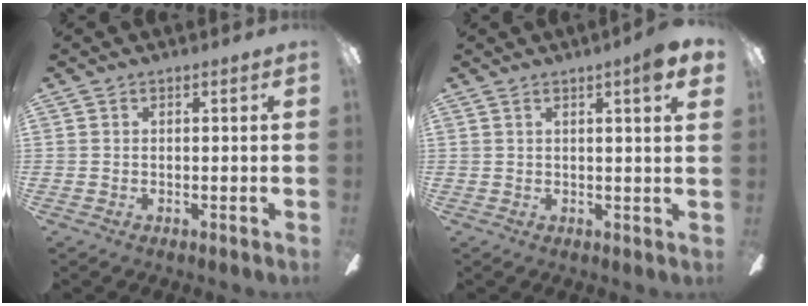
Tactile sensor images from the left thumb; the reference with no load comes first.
{"total": 4.1, "force": [2.3, 0.2, 3.4], "torque": [-0.045, -0.007, 0.033]}